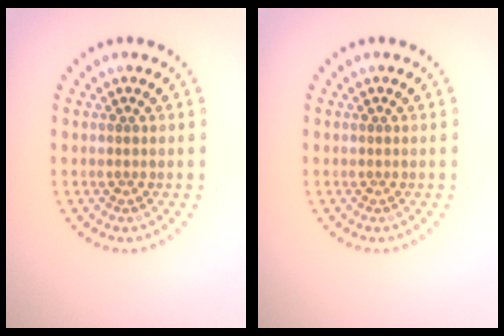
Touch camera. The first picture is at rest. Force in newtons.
{"total": 0.0}